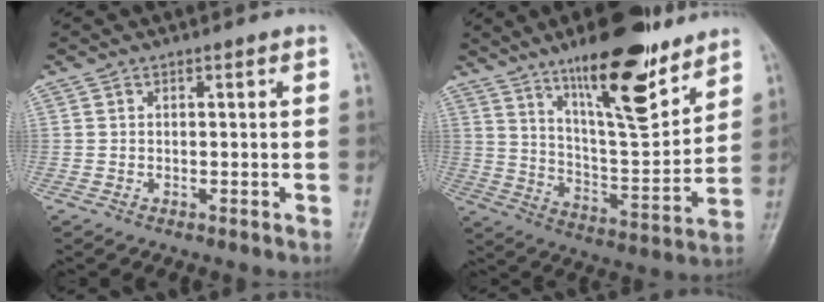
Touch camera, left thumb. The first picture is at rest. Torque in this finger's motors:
{"motor_torque": [1.72, 0.06, 1.56, -1.22, 0.32]}